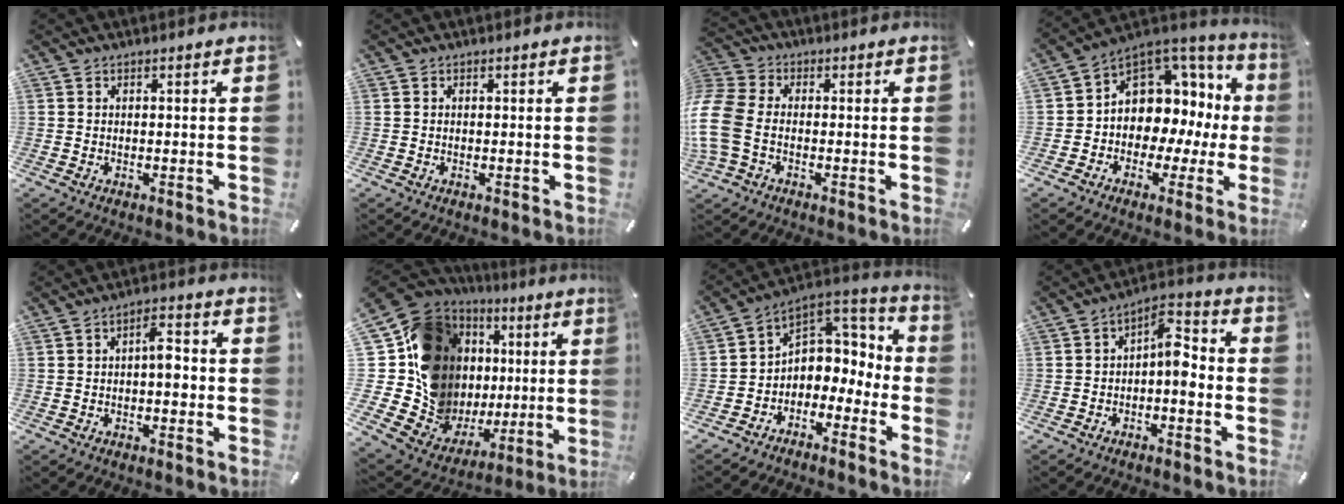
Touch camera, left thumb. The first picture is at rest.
{"total": 0.0}
{"total": 8.8, "force": [-2.4, 5.8, 6.1], "torque": [-0.141, 0.007, -0.042]}
{"total": 9.8, "force": [2.5, 8.2, 4.7], "torque": [-0.073, -0.043, 0.045]}
{"total": 5.0, "force": [-0.8, 2.4, 4.3], "torque": [-0.070, 0.014, -0.017]}
{"total": 20.9, "force": [4.1, 16.5, 12.1], "torque": [-0.233, -0.070, 0.104]}
{"total": 6.3, "force": [-0.4, 6.1, 1.6], "torque": [-0.020, -0.012, -0.001]}
{"total": 7.6, "force": [-1.5, 4.0, 6.3], "torque": [-0.095, 0.012, -0.028]}